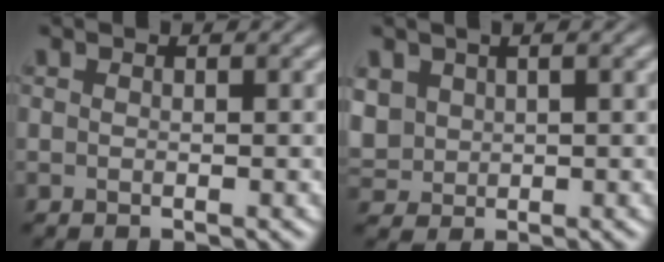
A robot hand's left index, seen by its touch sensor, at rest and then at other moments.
{"total": 2.3, "force": [1.1, 1.7, 1.2], "torque": [-0.043, 0.011, 0.037]}